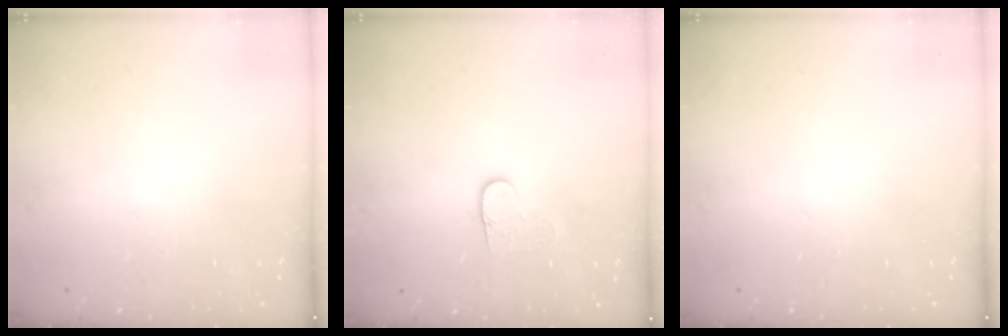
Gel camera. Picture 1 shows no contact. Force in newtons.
{"total": 7.0, "press": 7.0, "slide": 0.7}
{"total": 0.0}